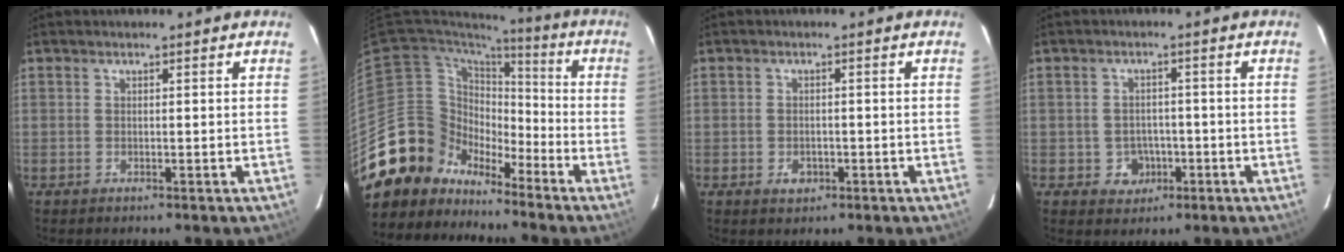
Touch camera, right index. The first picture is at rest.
{"total": 13.9, "force": [-10.8, 8.7, 0.6], "torque": [-0.037, 0.044, -0.198]}
{"total": 2.5, "force": [-1.0, 1.9, 1.2], "torque": [-0.022, 0.002, -0.010]}
{"total": 4.3, "force": [-1.4, 3.9, 1.0], "torque": [-0.029, 0.013, -0.005]}